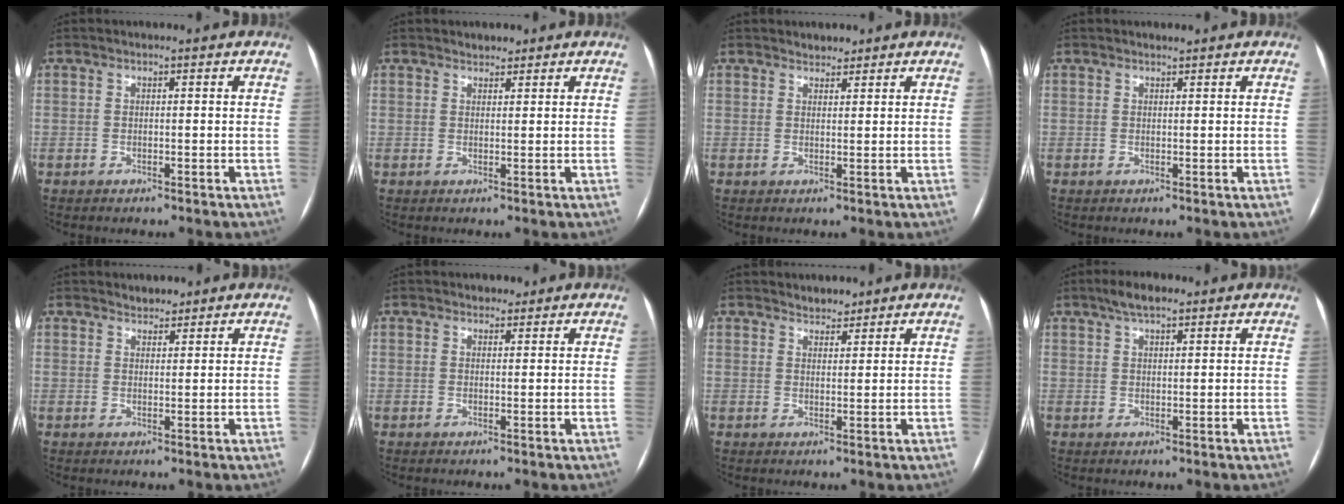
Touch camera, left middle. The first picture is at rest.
{"total": 1.5, "force": [1.2, 0.8, 0.3], "torque": [-0.007, 0.004, 0.018]}
{"total": 1.7, "force": [1.4, 0.8, 0.2], "torque": [-0.005, 0.003, 0.021]}
{"total": 0.5, "force": [0.5, -0.1, 0.2], "torque": [-0.009, -0.001, 0.011]}
{"total": 1.8, "force": [1.6, 0.8, 0.1], "torque": [-0.004, 0.004, 0.025]}
{"total": 1.4, "force": [1.1, 0.9, 0.2], "torque": [-0.004, 0.003, 0.013]}
{"total": 2.1, "force": [1.9, 0.9, 0.1], "torque": [-0.003, 0.003, 0.031]}
{"total": 4.0, "force": [2.8, 1.2, 2.5], "torque": [-0.051, 0.015, 0.048]}